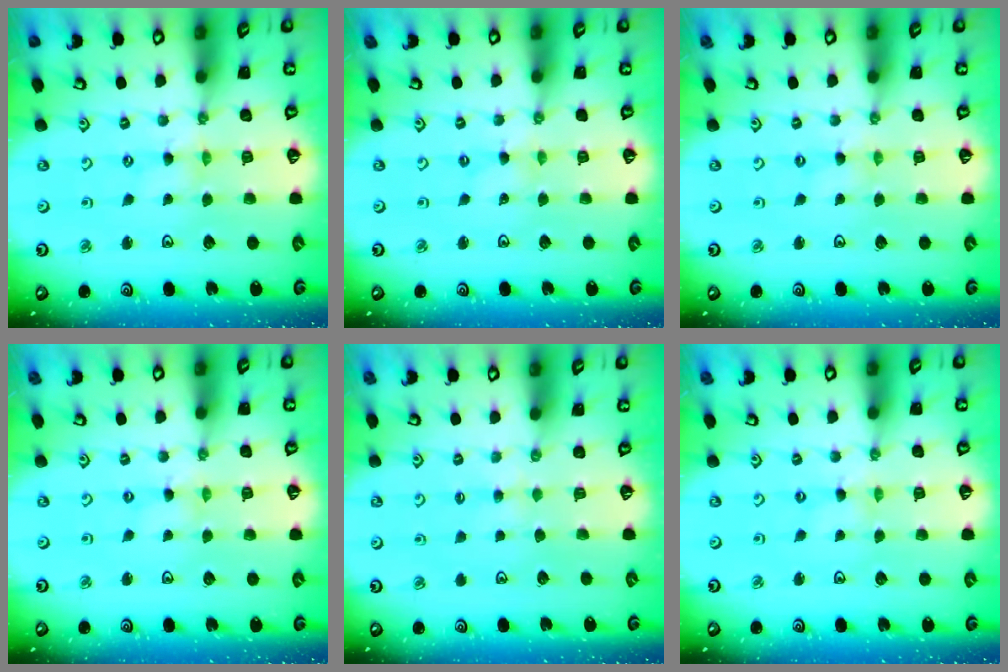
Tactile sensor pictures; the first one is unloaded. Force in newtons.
{"total": 0.0}
{"total": 0.0}
{"total": 0.0}
{"total": 2.7, "press": 2.7, "slide": 0.6}
{"total": 0.0}